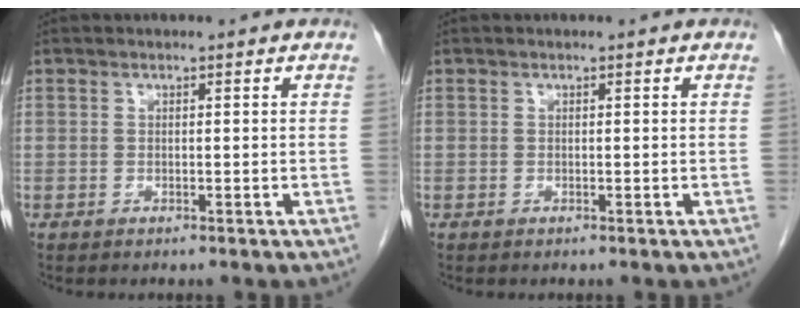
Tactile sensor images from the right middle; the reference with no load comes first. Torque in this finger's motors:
{"motor_torque": [-0.05, 0.05, 0.00, 0.00]}